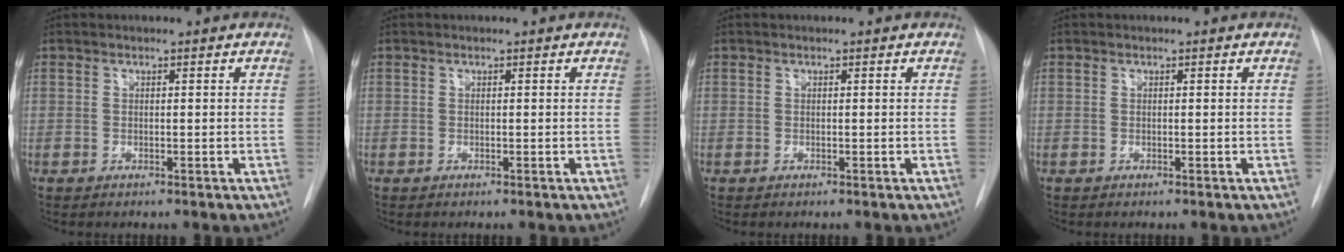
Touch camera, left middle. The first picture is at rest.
{"total": 0.0}
{"total": 0.0}
{"total": 0.0}